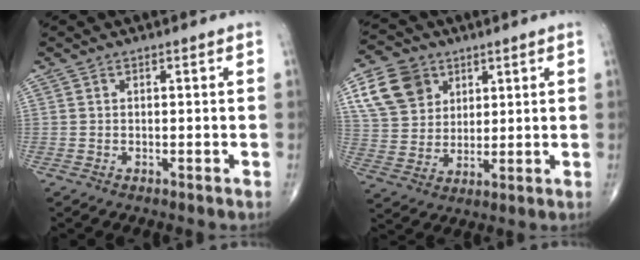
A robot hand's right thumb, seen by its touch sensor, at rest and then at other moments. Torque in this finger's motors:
{"motor_torque": [-0.94, 1.01, 0.04, 0.00, 0.01]}